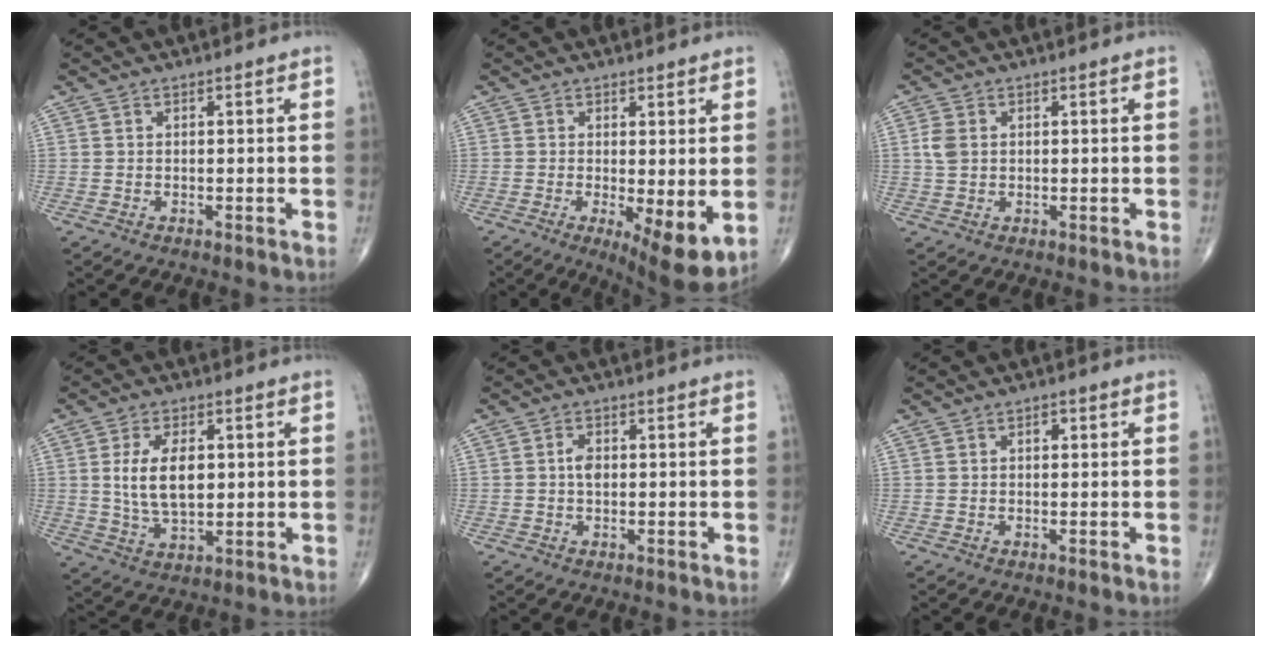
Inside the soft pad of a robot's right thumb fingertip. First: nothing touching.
{"total": 9.0, "force": [-1.4, 2.8, 8.5], "torque": [-0.125, -0.028, -0.015]}
{"total": 3.1, "force": [0.5, 2.2, 2.1], "torque": [-0.051, 0.004, 0.011]}
{"total": 9.7, "force": [1.3, 5.2, 8.1], "torque": [-0.144, -0.009, 0.032]}
{"total": 2.4, "force": [0.1, 1.5, 1.8], "torque": [-0.032, 0.002, -0.002]}
{"total": 1.1, "force": [0.3, 0.7, 0.8], "torque": [-0.008, 0.002, 0.004]}